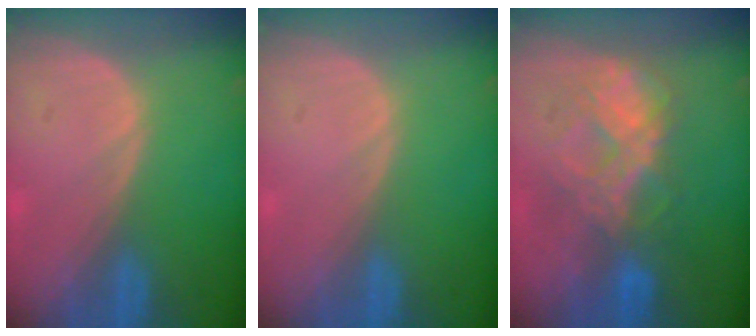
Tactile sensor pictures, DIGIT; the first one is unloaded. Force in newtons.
{"total": 0.0}
{"total": 8.0, "press": 7.4, "slide": 2.9}